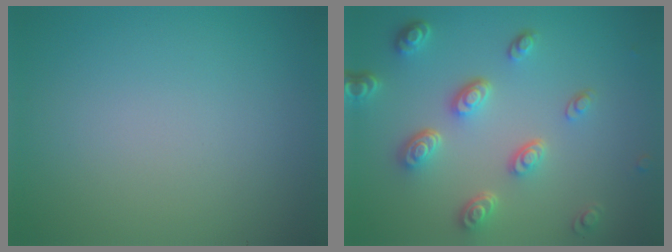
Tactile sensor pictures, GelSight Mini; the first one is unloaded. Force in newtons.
{"total": 4.9, "press": 3.7, "slide": 3.2}